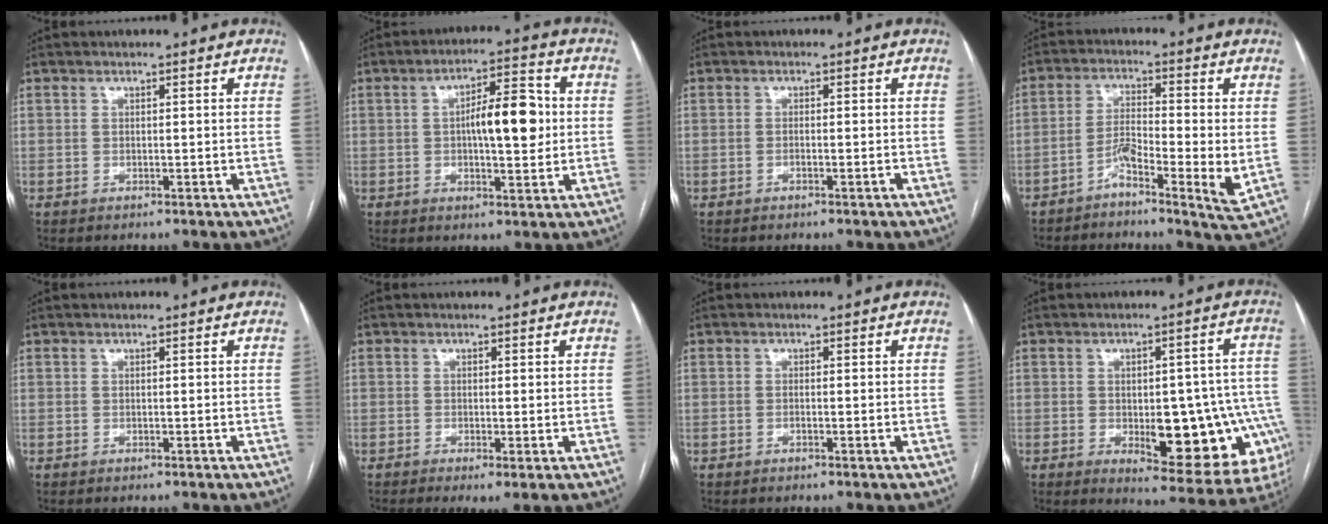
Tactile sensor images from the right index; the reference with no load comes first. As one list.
[{"total": 9.6, "force": [0.5, 2.8, 9.1], "torque": [-0.143, 0.017, 0.008]}, {"total": 1.0, "force": [-0.6, 0.0, 0.8], "torque": [-0.017, 0.001, -0.007]}, {"total": 6.7, "force": [-2.4, 0.7, 6.2], "torque": [-0.112, 0.007, -0.044]}, {"total": 0.0}, {"total": 2.3, "force": [-0.9, 0.4, 2.1], "torque": [-0.032, -0.008, -0.011]}, {"total": 0.6, "force": [-0.2, 0.0, 0.5], "torque": [-0.011, 0.001, 0.000]}, {"total": 17.2, "force": [-4.4, 7.0, 15.0], "torque": [-0.119, 0.025, -0.032]}]